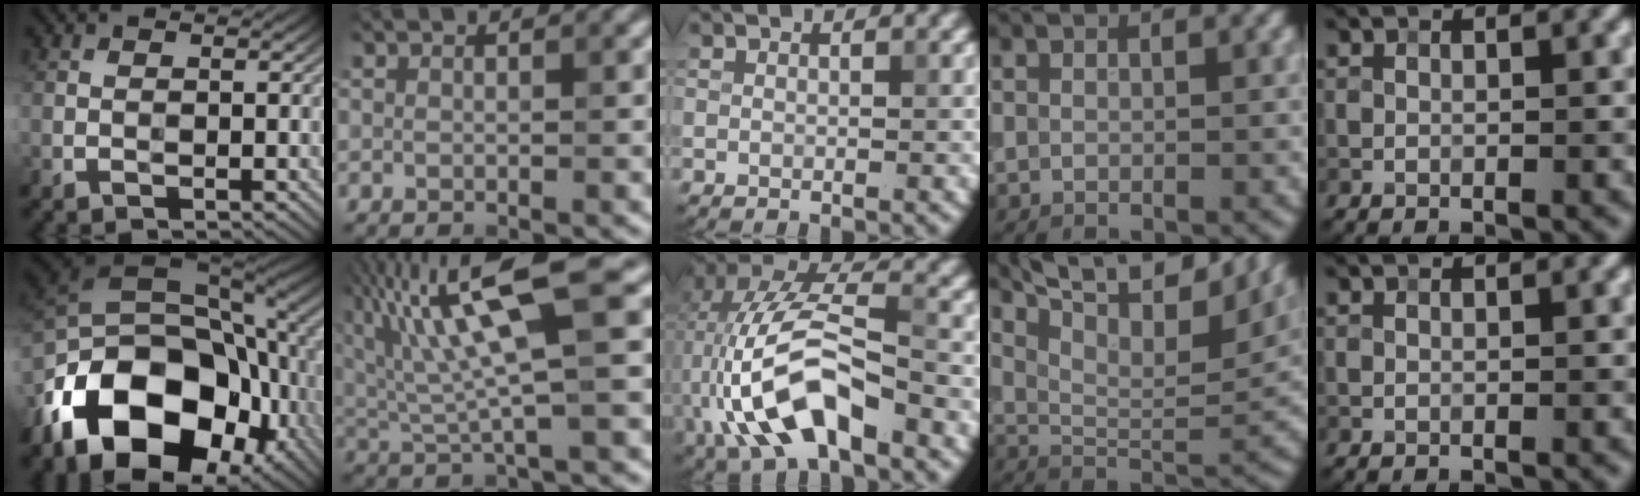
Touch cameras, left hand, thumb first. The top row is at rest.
{"thumb": {"total": 21.1, "force": [-7.1, 13.4, 14.7], "torque": [-0.292, -0.033, -0.110]}, "index": {"total": 11.6, "force": [4.0, 2.7, 10.5], "torque": [-0.210, 0.017, 0.076]}, "middle": {"total": 10.3, "force": [-3.2, 4.4, 8.7], "torque": [-0.175, 0.017, -0.065]}, "ring": {"total": 11.7, "force": [8.2, 3.6, 7.5], "torque": [-0.132, 0.018, 0.126]}}